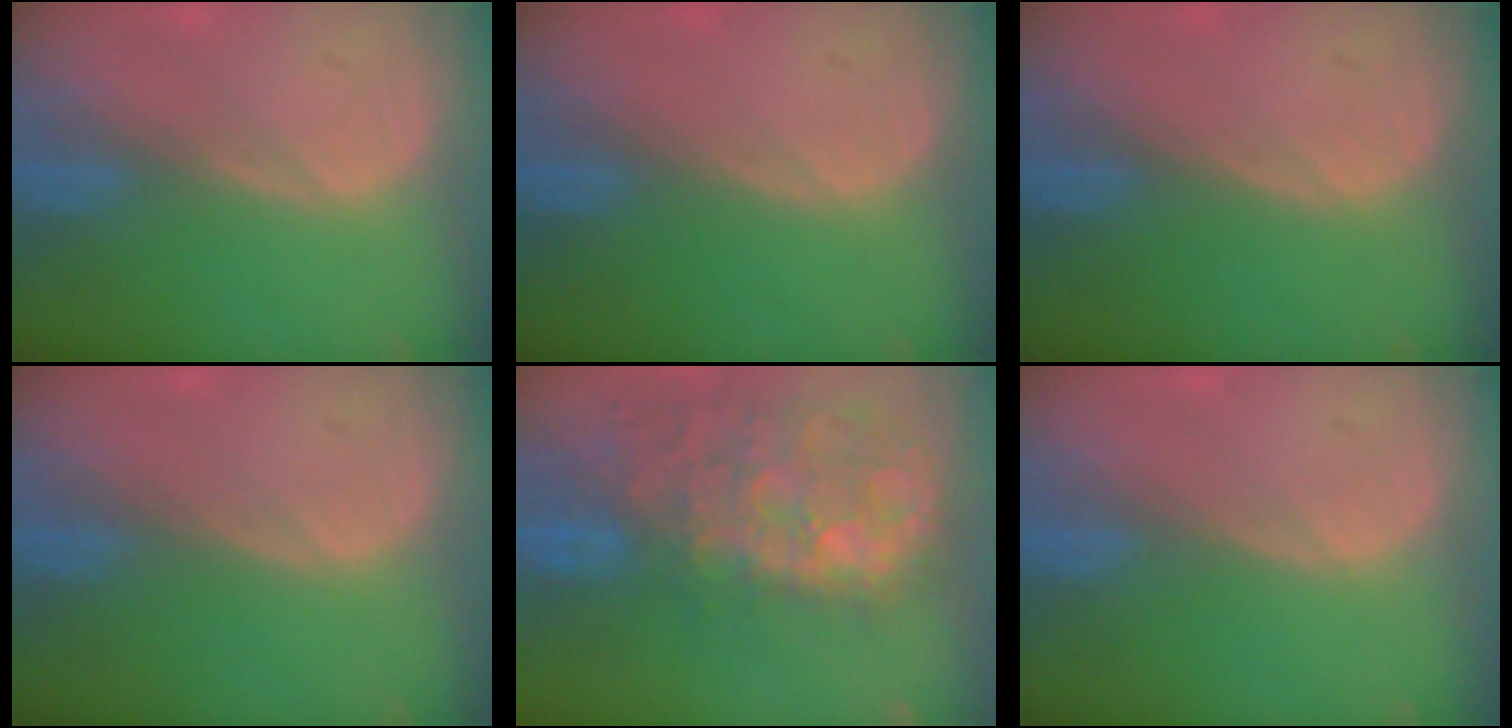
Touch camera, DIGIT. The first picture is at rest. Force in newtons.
{"total": 0.0}
{"total": 0.0}
{"total": 0.0}
{"total": 13.5, "press": 11.6, "slide": 6.8}
{"total": 0.0}